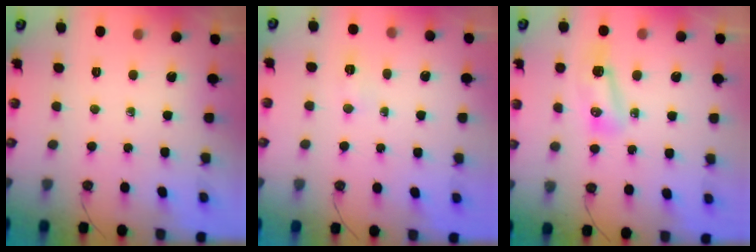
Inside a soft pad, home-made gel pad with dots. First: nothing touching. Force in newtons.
{"total": 2.9, "press": 2.7, "slide": 1.0}
{"total": 7.9, "press": 7.7, "slide": 1.6}